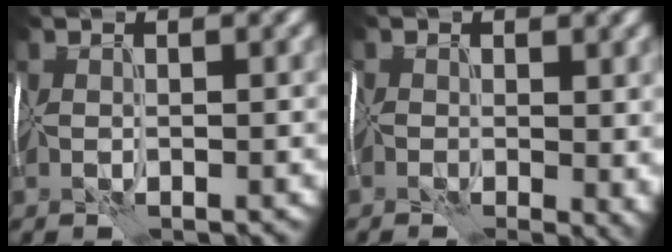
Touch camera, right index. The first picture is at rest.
{"total": 5.9, "force": [-0.9, 3.1, 5.0], "torque": [-0.069, -0.003, -0.003]}